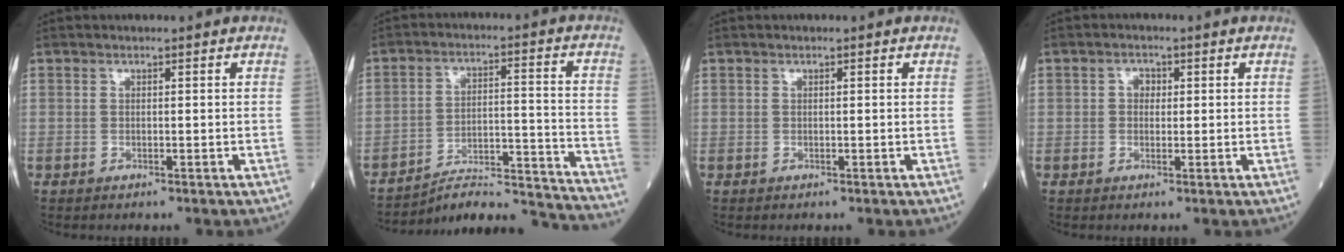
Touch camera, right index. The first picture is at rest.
{"total": 19.0, "force": [-18.5, -0.8, 4.0], "torque": [-0.039, 0.012, -0.265]}
{"total": 0.0}
{"total": 1.8, "force": [0.3, 1.4, 1.1], "torque": [-0.016, 0.006, 0.003]}